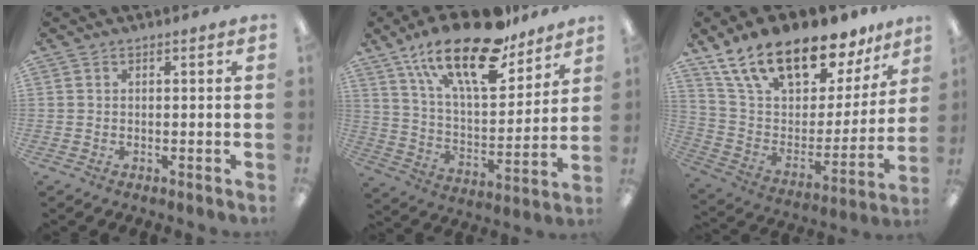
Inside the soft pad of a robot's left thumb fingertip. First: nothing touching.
{"total": 23.4, "force": [16.2, 8.9, 14.3], "torque": [-0.243, -0.090, 0.277]}
{"total": 21.9, "force": [16.5, 9.0, 11.3], "torque": [-0.199, -0.104, 0.294]}